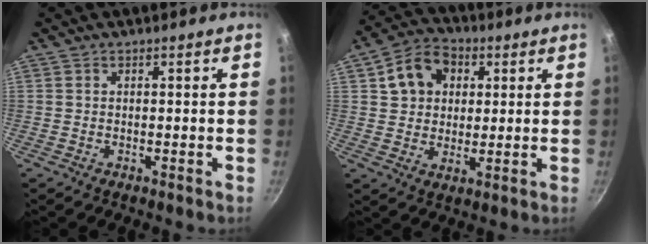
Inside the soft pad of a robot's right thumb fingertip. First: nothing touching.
{"total": 10.8, "force": [3.4, 8.4, 5.9], "torque": [-0.082, 0.004, 0.047]}